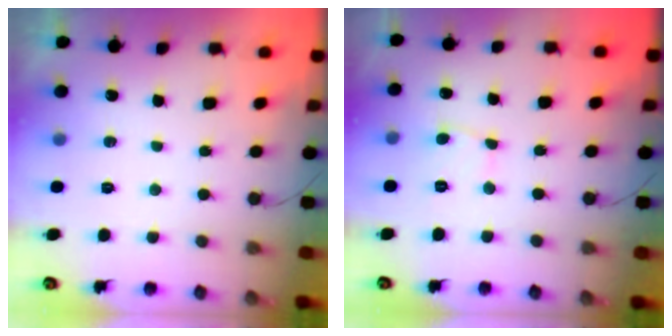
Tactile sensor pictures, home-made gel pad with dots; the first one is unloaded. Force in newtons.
{"total": 2.9, "press": 2.9, "slide": 0.2}